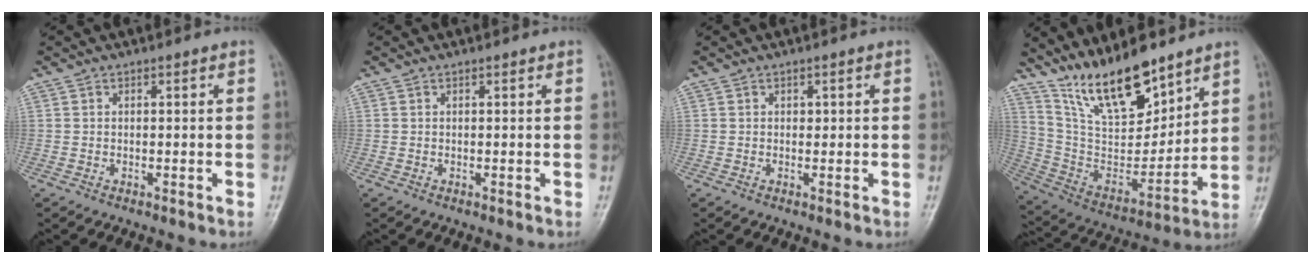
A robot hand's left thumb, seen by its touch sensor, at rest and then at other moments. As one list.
[{"total": 0.0}, {"total": 0.6, "force": [0.2, 0.5, 0.3], "torque": [0.003, 0.001, 0.003]}, {"total": 17.8, "force": [13.4, 6.3, 10.0], "torque": [-0.128, -0.082, 0.256]}]